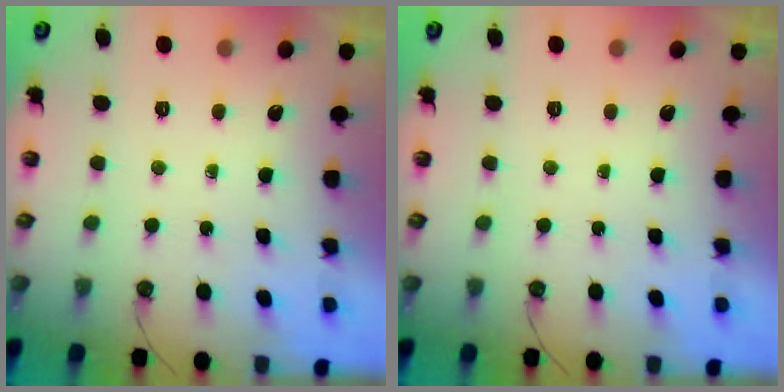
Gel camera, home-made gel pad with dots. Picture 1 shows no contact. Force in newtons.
{"total": 0.0}